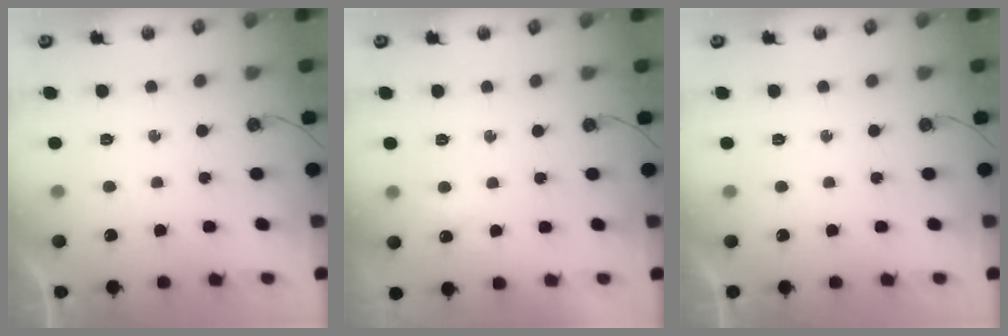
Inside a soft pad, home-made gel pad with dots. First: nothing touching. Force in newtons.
{"total": 2.8, "press": 2.7, "slide": 0.5}
{"total": 0.0}